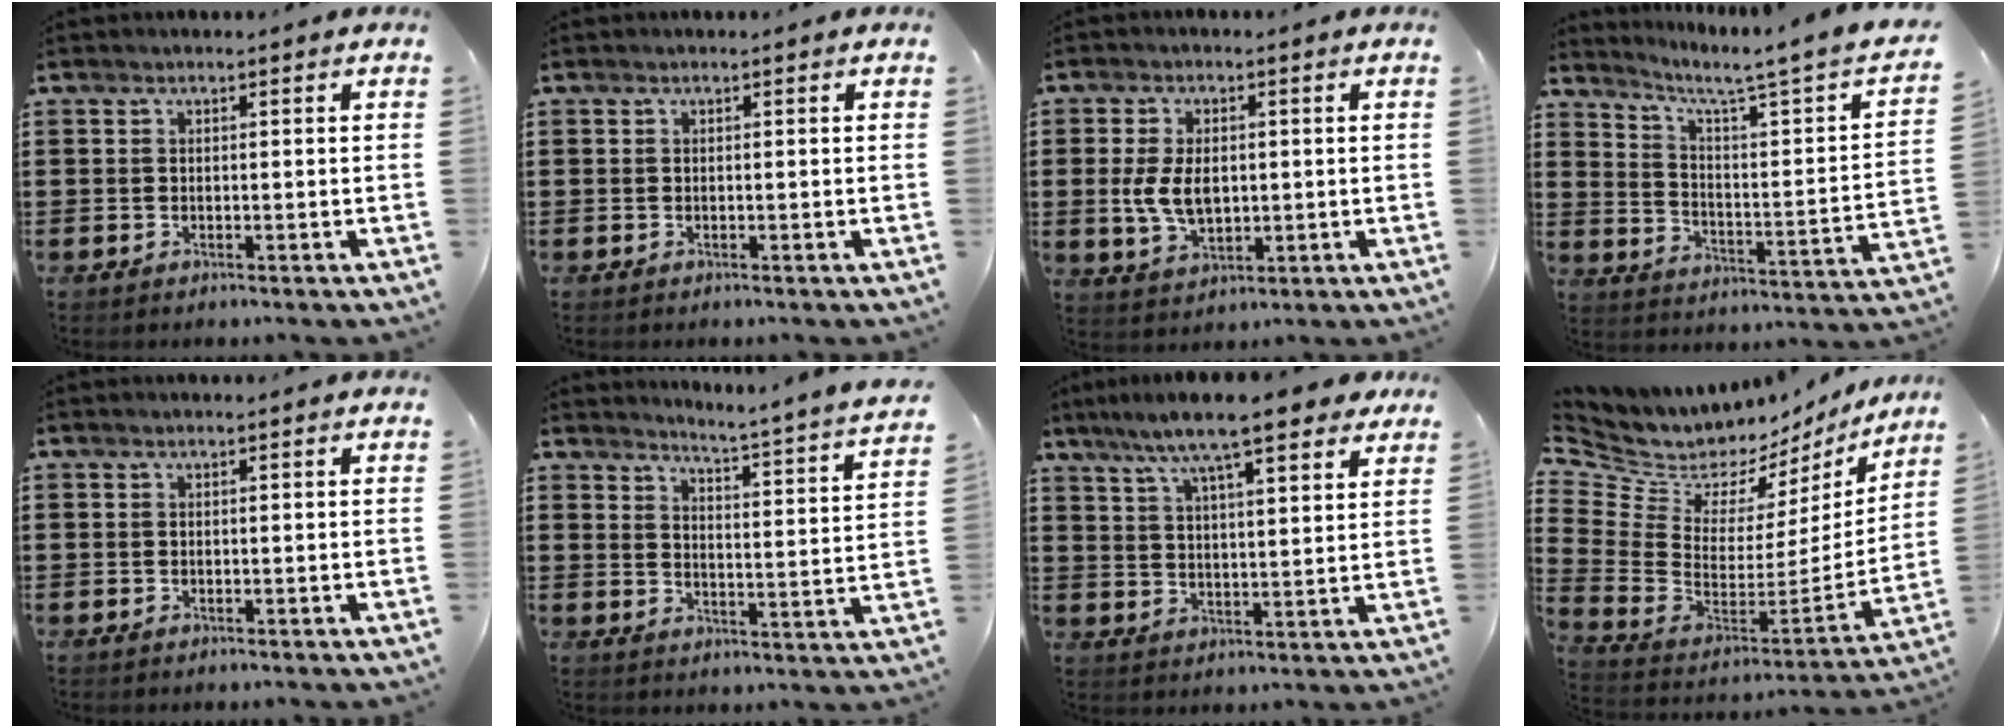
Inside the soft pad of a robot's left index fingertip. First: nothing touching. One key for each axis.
{"total": 0.0}
{"total": 6.4, "fx": 0.3, "fy": 4.0, "fz": 5.0, "tx": -0.113, "ty": 0.001, "tz": -0.002}
{"total": 3.6, "fx": 2.2, "fy": -0.5, "fz": 2.8, "tx": -0.069, "ty": -0.035, "tz": 0.022}
{"total": 0.0}
{"total": 3.7, "fx": 3.3, "fy": -1.3, "fz": 1.1, "tx": -0.042, "ty": -0.045, "tz": 0.044}
{"total": 10.2, "fx": 8.0, "fy": 1.5, "fz": 6.2, "tx": -0.137, "ty": -0.017, "tz": 0.136}
{"total": 6.2, "fx": 5.6, "fy": 2.6, "fz": 0.5, "tx": -0.055, "ty": -0.061, "tz": 0.097}